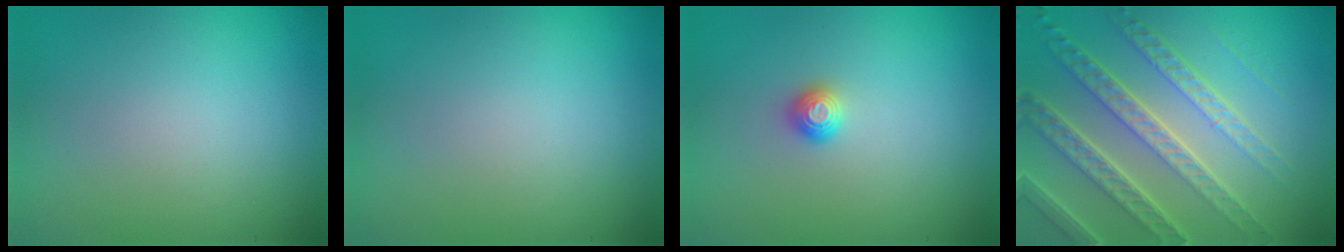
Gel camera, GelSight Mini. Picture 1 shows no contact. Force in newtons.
{"total": 0.0}
{"total": 1.1, "press": 1.1, "slide": 0.1}
{"total": 8.1, "press": 5.5, "slide": 5.9}